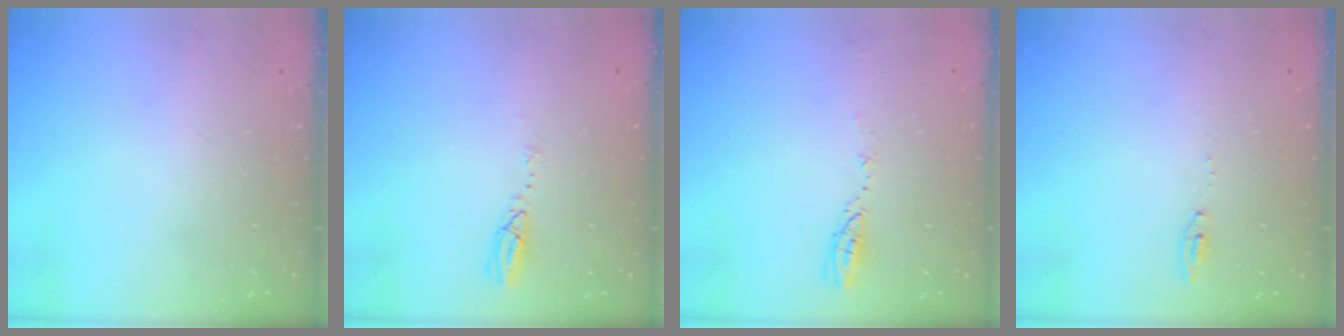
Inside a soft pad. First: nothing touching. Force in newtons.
{"total": 3.6, "press": 3.6, "slide": 0.2}
{"total": 3.5, "press": 3.5, "slide": 0.3}
{"total": 5.2, "press": 5.2, "slide": 0.5}